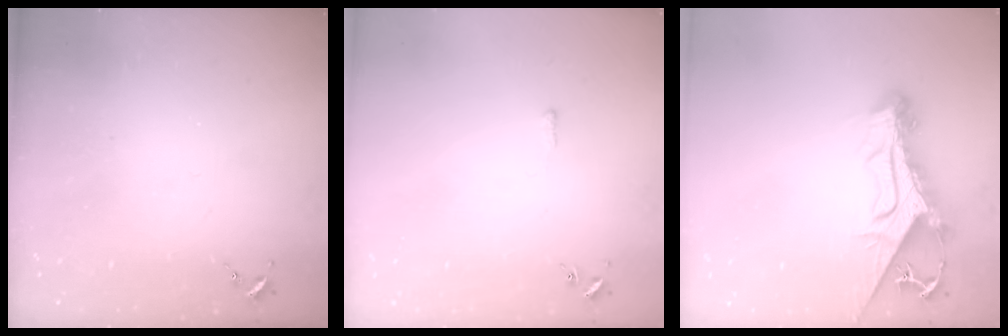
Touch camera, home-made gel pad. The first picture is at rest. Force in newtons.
{"total": 2.7, "press": 2.7, "slide": 0.5}
{"total": 13.5, "press": 13.5, "slide": 1.6}